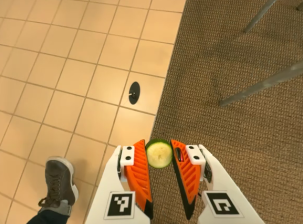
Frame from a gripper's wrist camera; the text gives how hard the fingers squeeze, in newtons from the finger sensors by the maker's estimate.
{"total": 7.9, "left": 7.5, "right": 8.3}